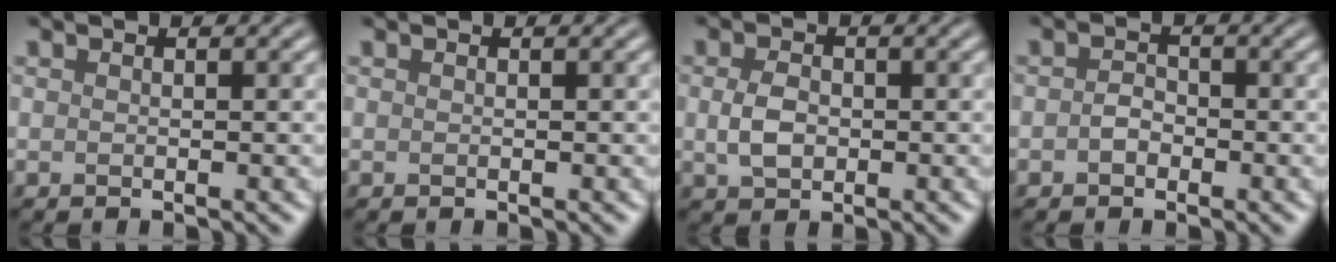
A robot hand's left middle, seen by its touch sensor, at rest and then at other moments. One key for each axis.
{"total": 0.0}
{"total": 2.7, "fx": -0.1, "fy": 2.0, "fz": 1.9, "tx": -0.042, "ty": -0.002, "tz": -0.002}
{"total": 1.4, "fx": -0.5, "fy": 1.1, "fz": 0.8, "tx": -0.015, "ty": 0.001, "tz": -0.013}